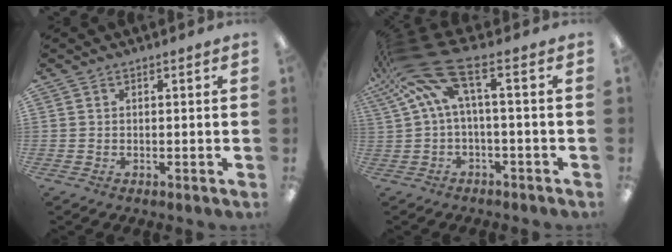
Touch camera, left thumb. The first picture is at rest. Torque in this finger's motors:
{"motor_torque": [1.19, 1.11, 0.85, -0.60, 0.29]}